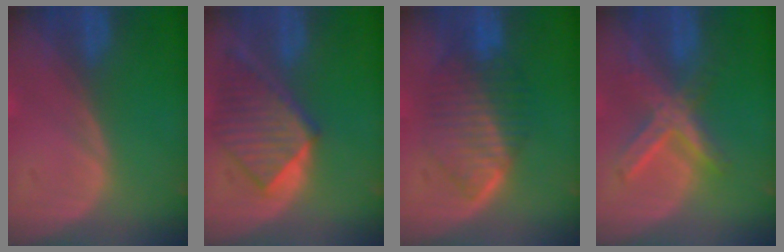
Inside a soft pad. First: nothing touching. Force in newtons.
{"total": 7.8, "press": 7.6, "slide": 1.8}
{"total": 7.2, "press": 7.2, "slide": 0.4}
{"total": 7.2, "press": 6.4, "slide": 3.4}